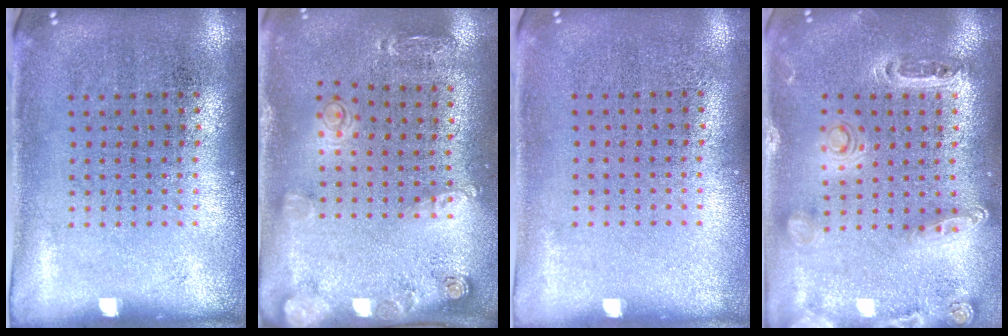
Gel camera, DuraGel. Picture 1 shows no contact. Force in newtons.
{"total": 1.5, "press": 1.4, "slide": 0.7}
{"total": 0.0}
{"total": 1.3, "press": 1.3, "slide": 0.3}